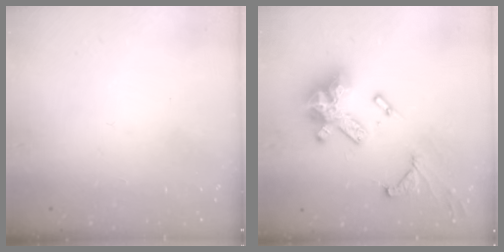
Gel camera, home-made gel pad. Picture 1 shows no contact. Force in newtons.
{"total": 18.7, "press": 18.6, "slide": 1.9}